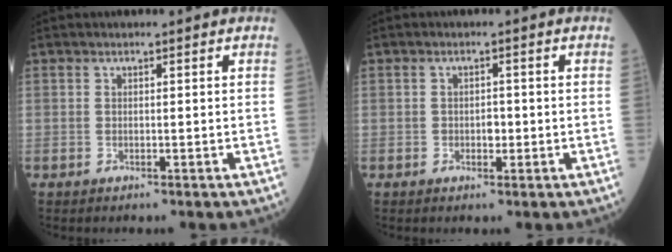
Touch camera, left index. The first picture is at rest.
{"total": 1.5, "force": [-0.5, 1.0, 1.0], "torque": [-0.014, -0.001, -0.008]}